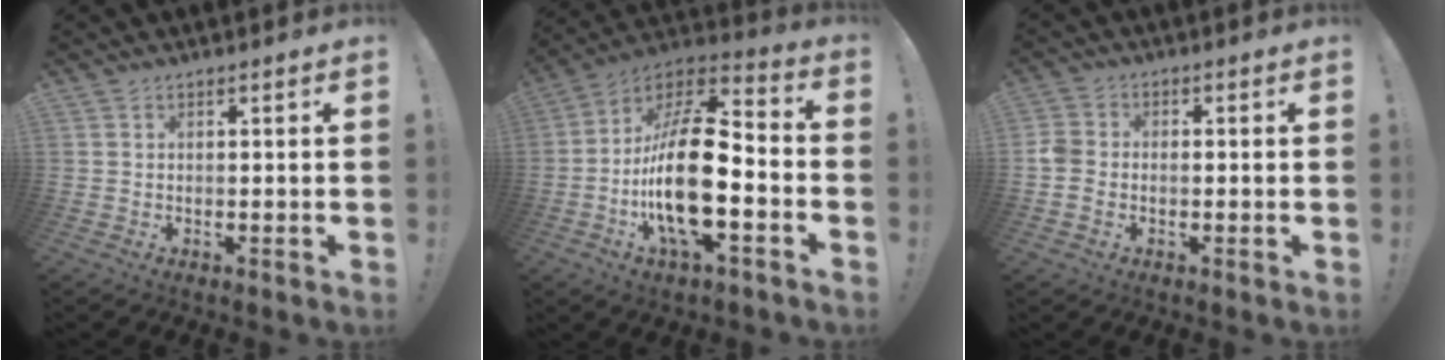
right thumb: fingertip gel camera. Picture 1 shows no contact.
{"total": 23.7, "force": [-5.0, 9.6, 21.1], "torque": [-0.405, 0.025, -0.082]}
{"total": 5.1, "force": [-1.4, 4.1, 2.6], "torque": [-0.056, 0.005, -0.028]}